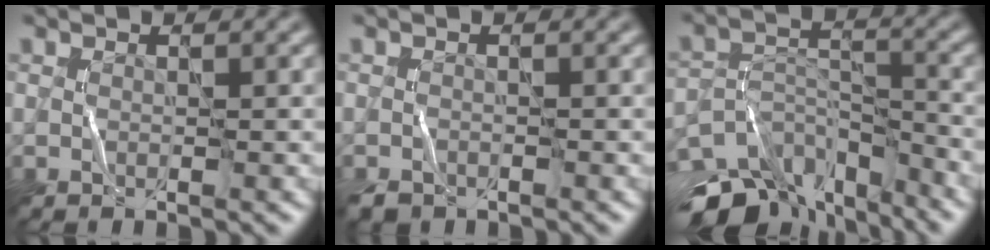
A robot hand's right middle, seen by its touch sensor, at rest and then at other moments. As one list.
[{"total": 1.3, "force": [-1.1, 0.7, 0.2], "torque": [-0.002, -0.002, -0.023]}, {"total": 11.0, "force": [-8.8, 5.1, 4.4], "torque": [-0.083, 0.002, -0.143]}]